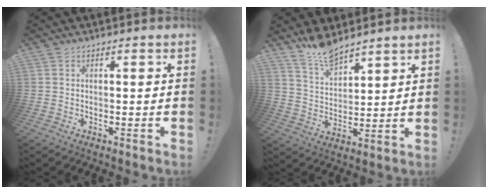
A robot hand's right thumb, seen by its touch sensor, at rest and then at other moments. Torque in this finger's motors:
{"motor_torque": [-0.06, 0.36, 0.63, 0.50, 0.00]}